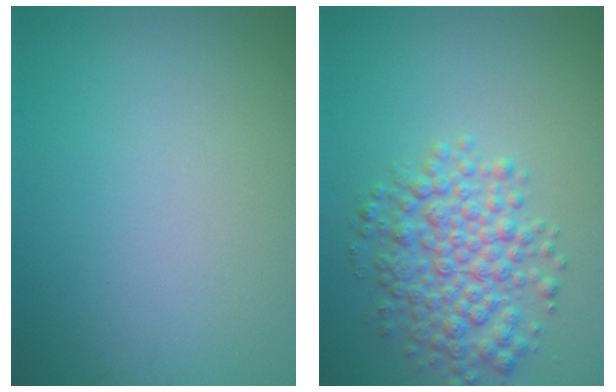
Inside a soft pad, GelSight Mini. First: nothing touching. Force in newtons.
{"total": 4.9, "press": 4.9, "slide": 0.1}